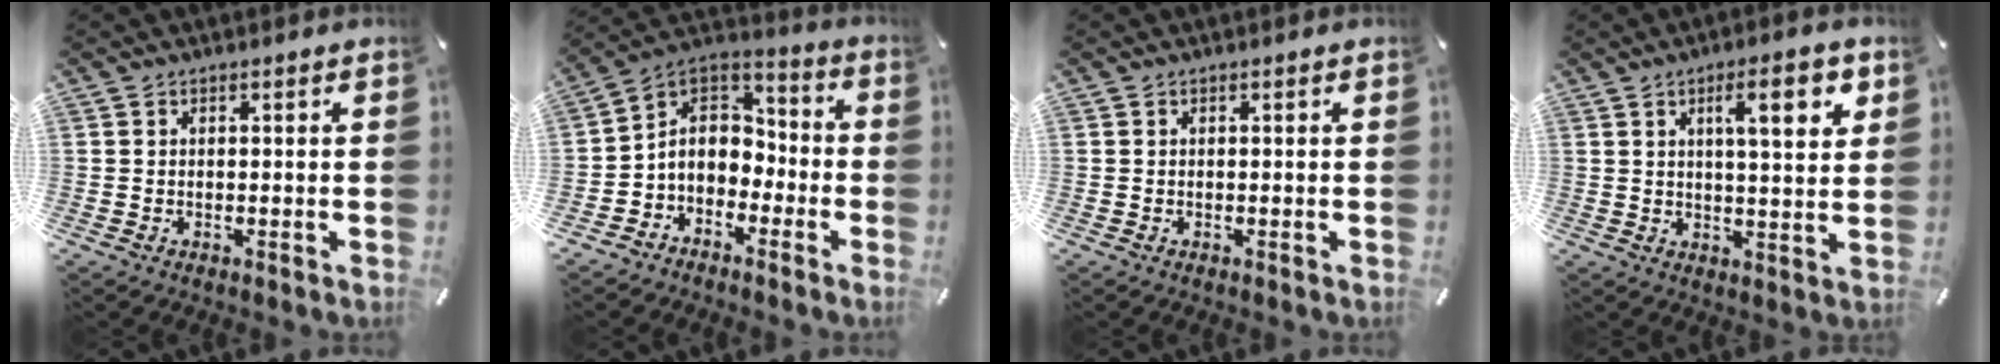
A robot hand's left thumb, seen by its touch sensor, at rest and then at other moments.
{"total": 7.6, "force": [-2.7, 6.8, 2.1], "torque": [-0.067, 0.003, -0.052]}
{"total": 0.0}
{"total": 11.0, "force": [4.5, 2.8, 9.6], "torque": [-0.145, -0.009, 0.063]}